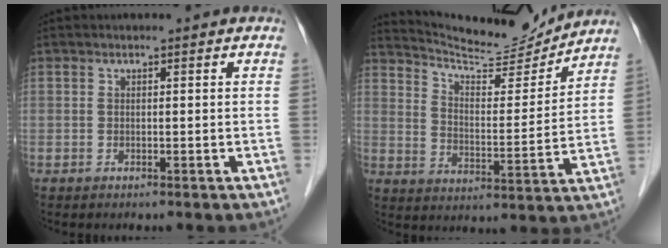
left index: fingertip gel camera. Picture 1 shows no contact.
{"total": 13.3, "force": [13.1, 0.6, 2.6], "torque": [-0.052, -0.012, 0.202]}